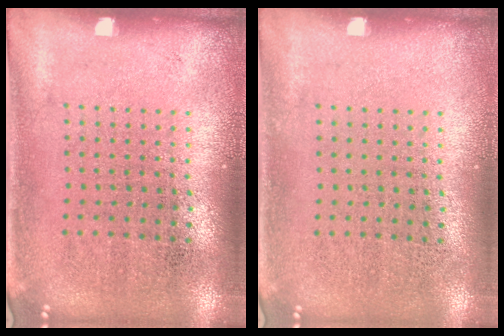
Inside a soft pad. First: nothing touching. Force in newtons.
{"total": 0.0}